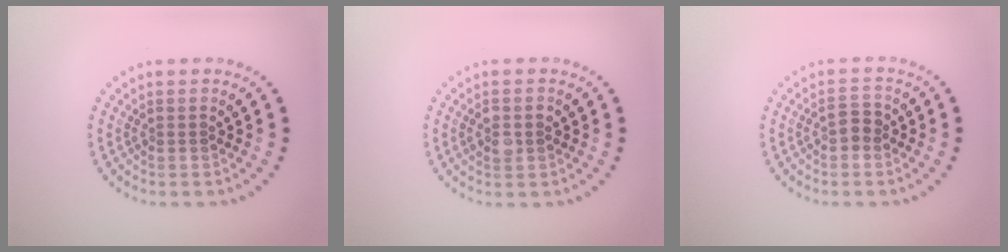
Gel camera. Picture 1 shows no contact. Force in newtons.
{"total": 2.3, "press": 2.3, "slide": 0.1}
{"total": 1.7, "press": 1.6, "slide": 0.5}